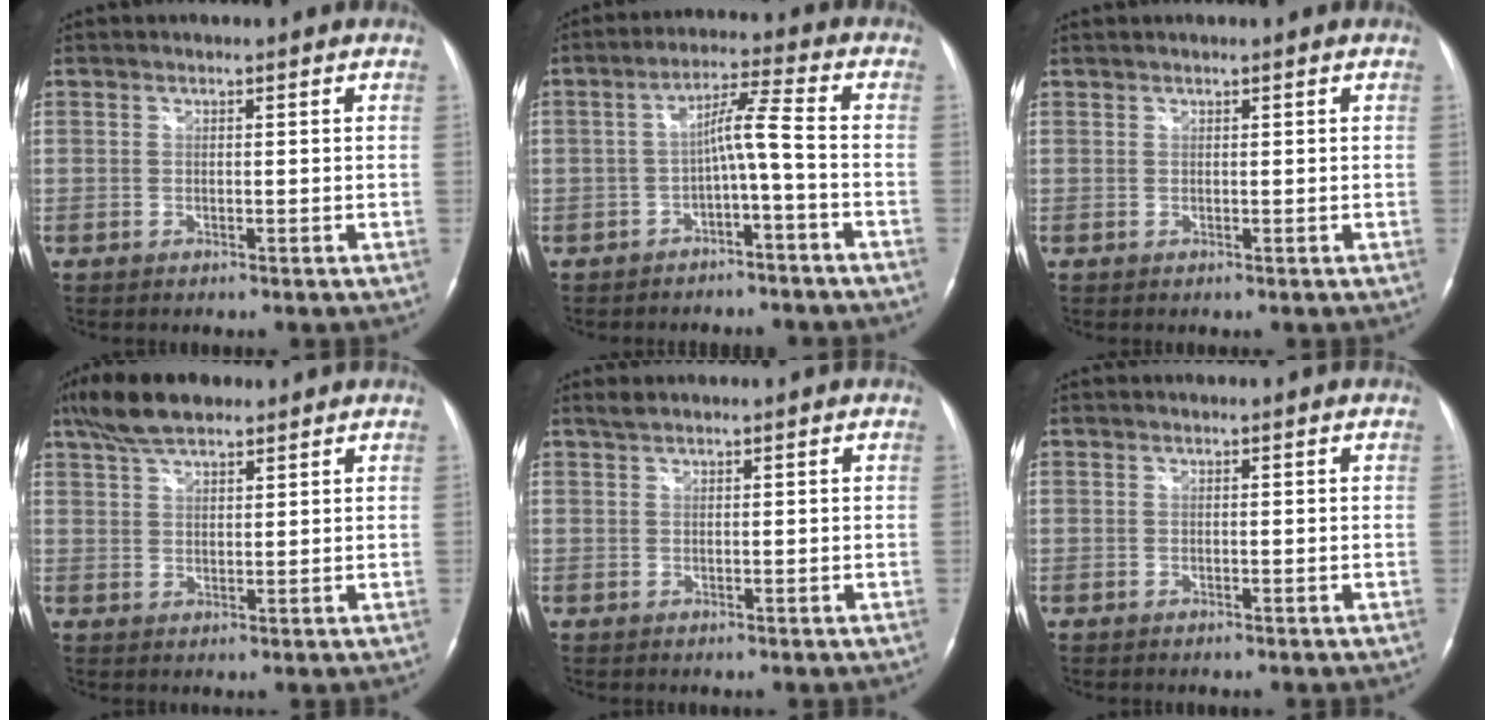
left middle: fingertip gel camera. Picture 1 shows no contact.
{"total": 5.8, "force": [-2.1, -0.5, 5.4], "torque": [-0.090, 0.019, -0.035]}
{"total": 0.0}
{"total": 7.6, "force": [5.8, 2.6, 4.3], "torque": [-0.089, 0.017, 0.105]}
{"total": 0.9, "force": [0.8, 0.1, 0.3], "torque": [-0.011, 0.005, 0.018]}
{"total": 0.0}